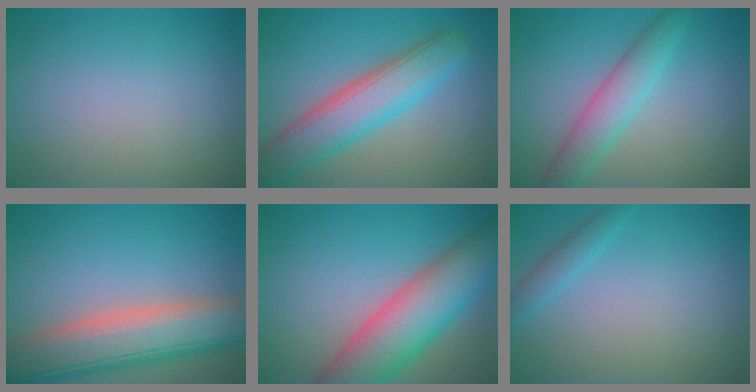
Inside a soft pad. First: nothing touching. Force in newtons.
{"total": 6.8, "press": 6.8, "slide": 0.1}
{"total": 3.9, "press": 3.9, "slide": 0.0}
{"total": 9.1, "press": 9.1, "slide": 0.5}
{"total": 9.8, "press": 9.8, "slide": 0.5}
{"total": 1.5, "press": 1.5, "slide": 0.1}